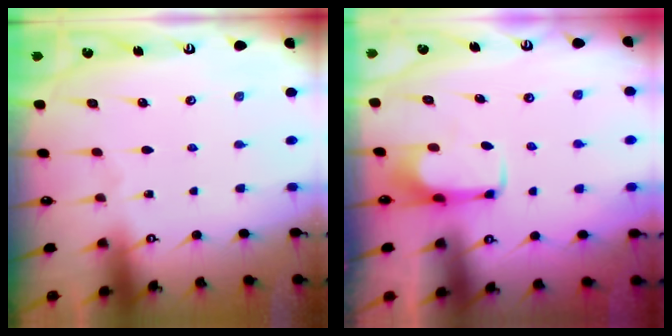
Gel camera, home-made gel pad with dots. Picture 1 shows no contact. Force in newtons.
{"total": 1.9, "press": 1.8, "slide": 0.6}